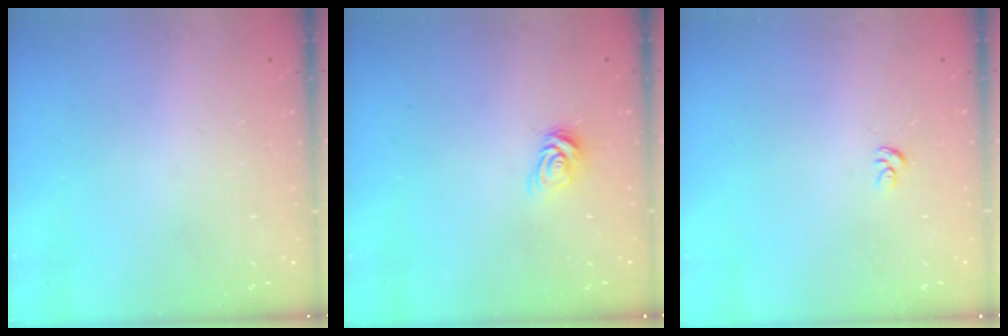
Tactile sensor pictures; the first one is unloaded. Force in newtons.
{"total": 6.7, "press": 6.7, "slide": 0.4}
{"total": 2.4, "press": 2.4, "slide": 0.1}